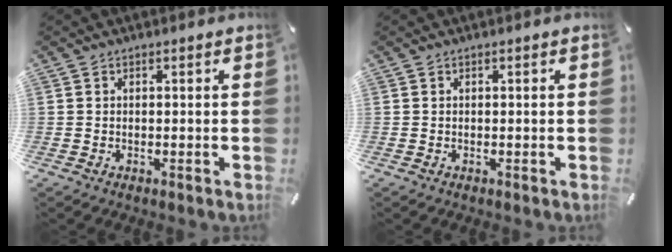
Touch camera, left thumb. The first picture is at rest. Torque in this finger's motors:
{"motor_torque": [0.00, 0.00, -0.03, 0.03, 0.00]}